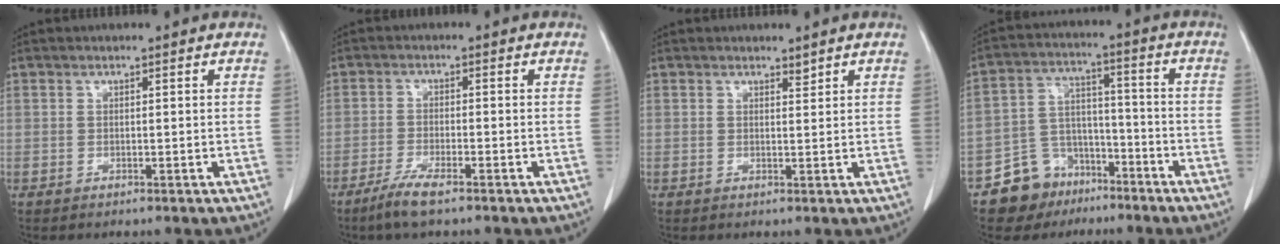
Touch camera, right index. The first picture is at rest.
{"total": 4.6, "force": [-3.4, 0.4, 3.1], "torque": [-0.067, -0.010, -0.062]}
{"total": 0.8, "force": [0.8, 0.2, 0.3], "torque": [-0.009, -0.007, 0.012]}
{"total": 9.3, "force": [-6.4, 6.6, 1.4], "torque": [-0.030, 0.035, -0.106]}